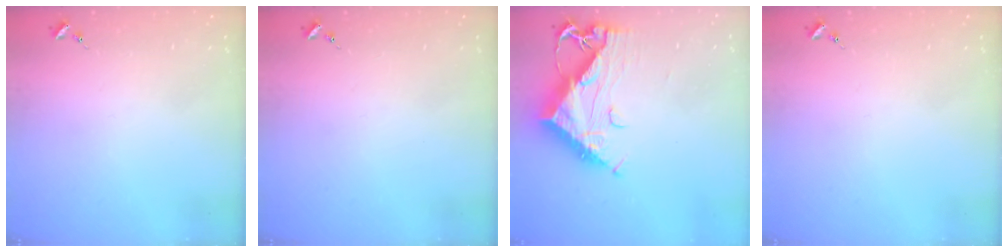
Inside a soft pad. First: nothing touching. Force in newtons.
{"total": 0.0}
{"total": 13.6, "press": 13.6, "slide": 1.1}
{"total": 0.0}